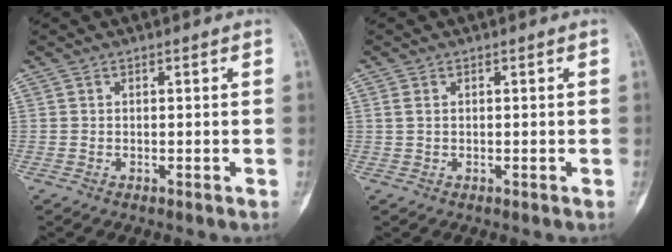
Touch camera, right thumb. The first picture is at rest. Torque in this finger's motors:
{"motor_torque": [0.02, -0.27, 0.31, 0.00, 0.03]}